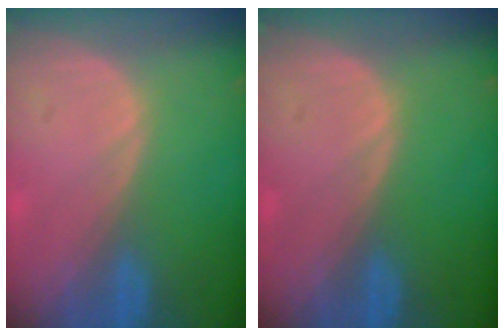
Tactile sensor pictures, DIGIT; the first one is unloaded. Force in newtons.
{"total": 0.0}